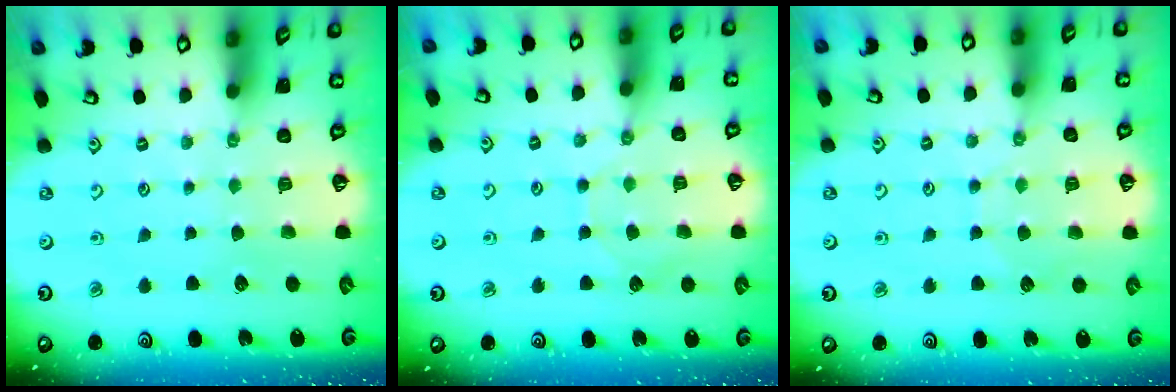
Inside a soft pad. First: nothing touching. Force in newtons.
{"total": 7.0, "press": 6.9, "slide": 0.7}
{"total": 6.0, "press": 6.0, "slide": 0.6}